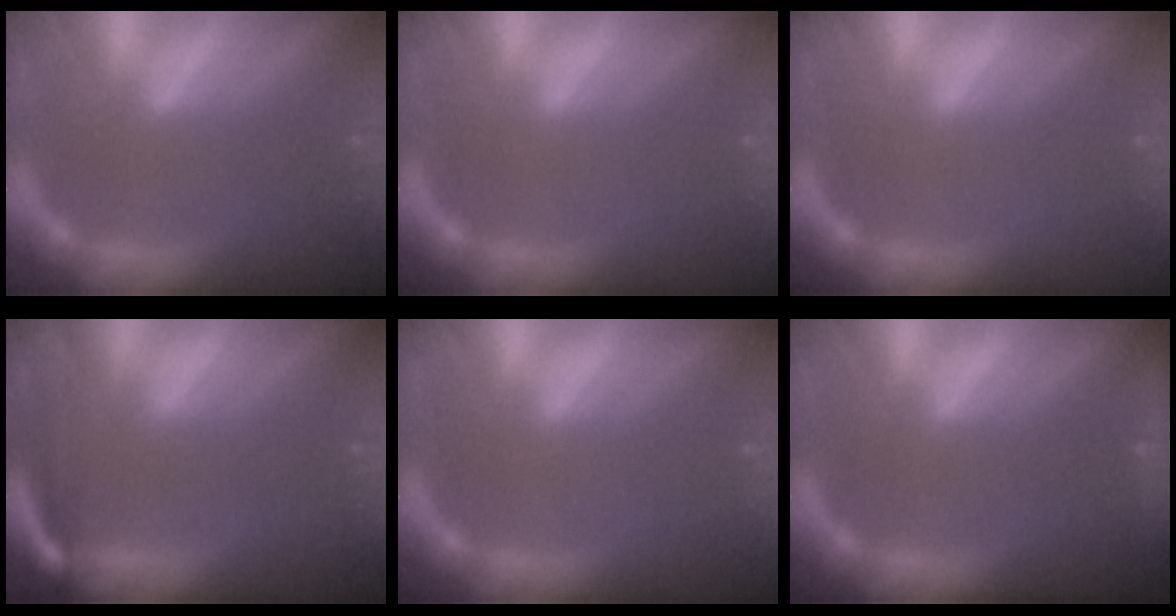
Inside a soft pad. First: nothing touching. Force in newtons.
{"total": 0.0}
{"total": 0.0}
{"total": 6.0}
{"total": 0.0}
{"total": 1.9}